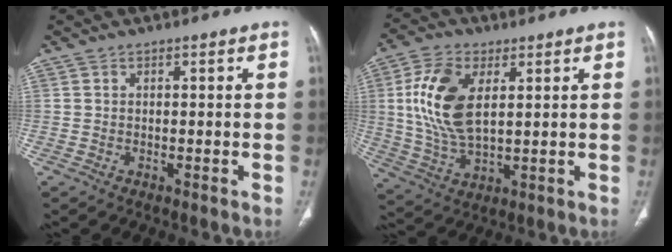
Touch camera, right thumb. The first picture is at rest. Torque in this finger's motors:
{"motor_torque": [-0.55, 1.42, 1.06, 0.65, 0.16]}